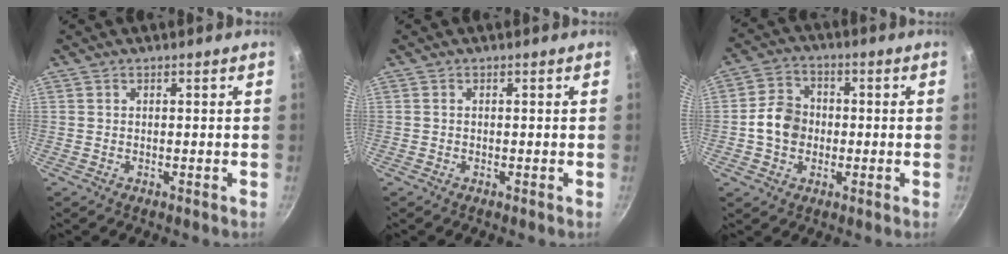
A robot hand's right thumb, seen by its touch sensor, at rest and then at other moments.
{"total": 0.0}
{"total": 8.1, "force": [-0.8, 6.8, 4.3], "torque": [-0.047, 0.021, -0.027]}